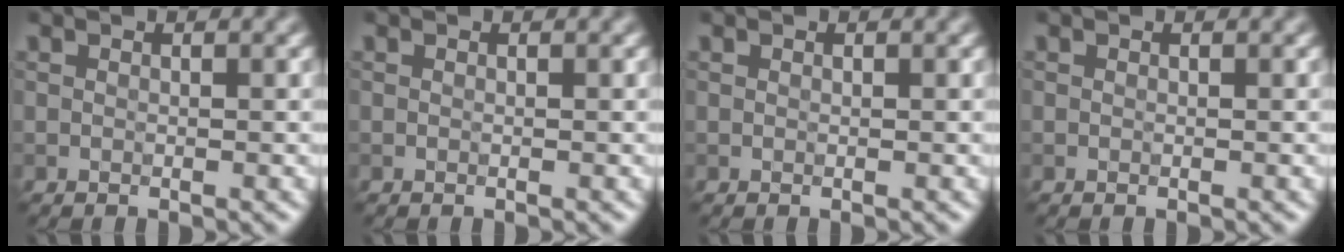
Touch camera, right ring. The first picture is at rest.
{"total": 0.0}
{"total": 0.0}
{"total": 0.0}